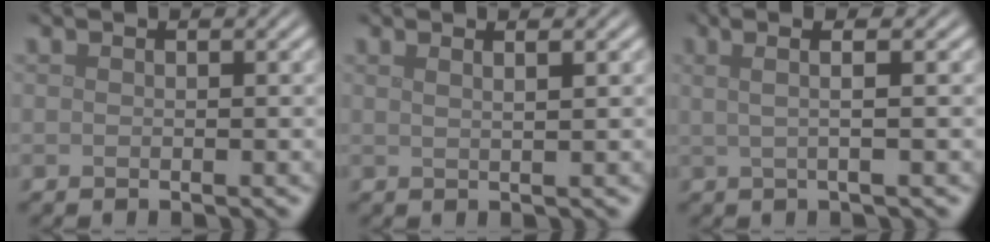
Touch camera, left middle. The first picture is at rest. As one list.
[{"total": 2.3, "force": [1.2, 1.0, 1.7], "torque": [-0.002, 0.003, -0.007]}, {"total": 3.7, "force": [1.2, 1.2, 3.3], "torque": [-0.041, 0.012, -0.007]}]